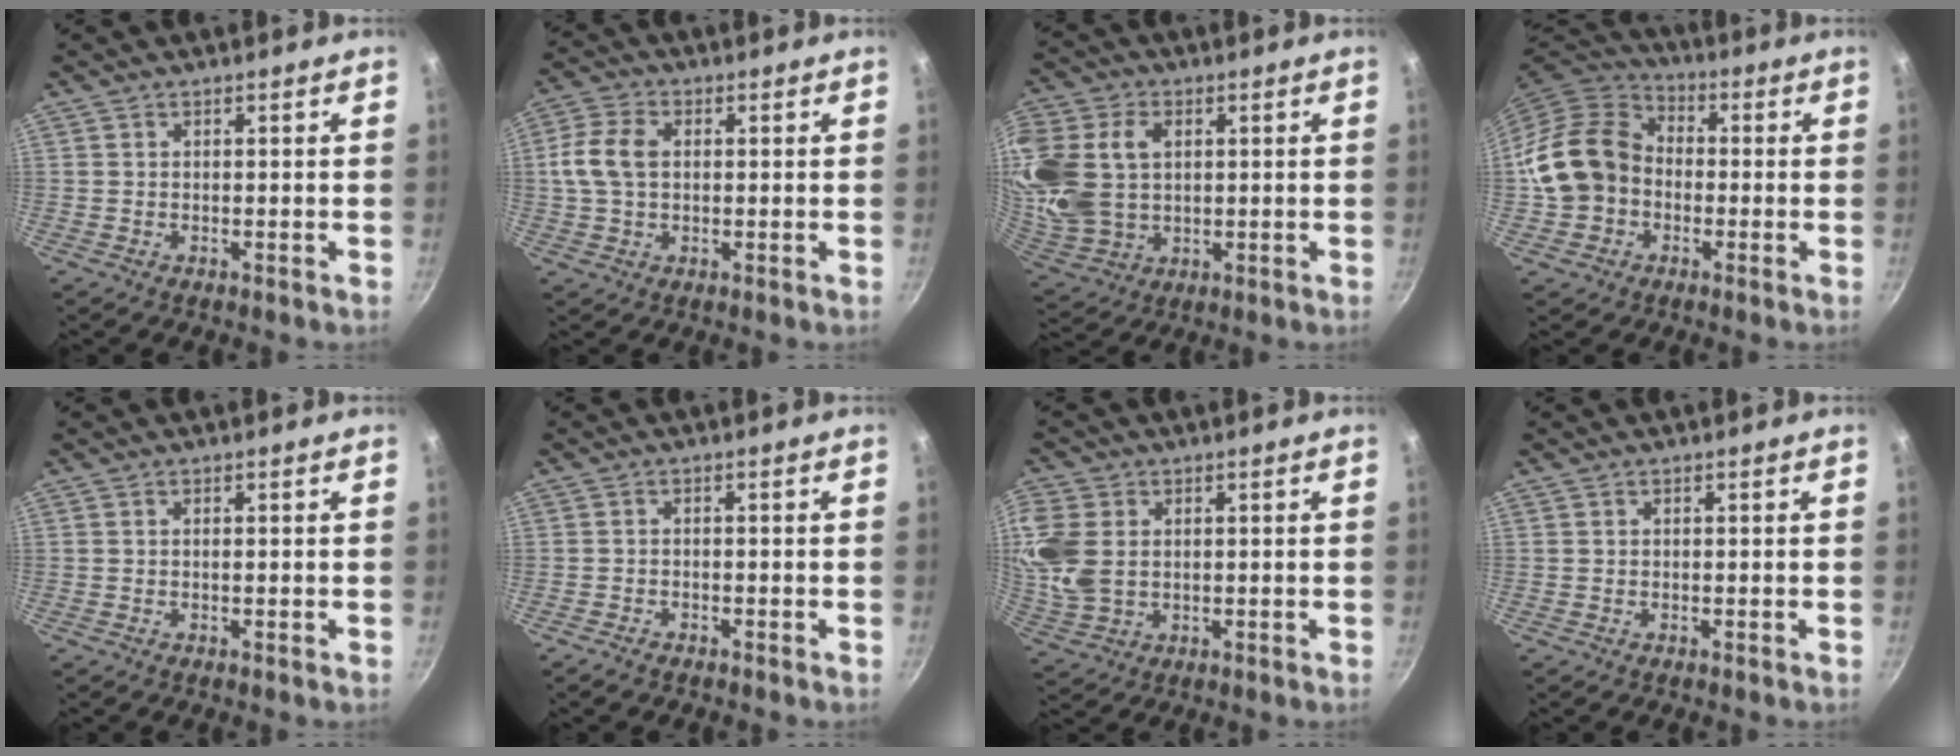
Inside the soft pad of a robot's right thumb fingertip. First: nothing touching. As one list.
[{"total": 8.0, "force": [0.8, 5.5, 5.8], "torque": [-0.113, 0.017, 0.008]}, {"total": 21.5, "force": [4.2, 15.8, 13.9], "torque": [-0.323, 0.007, 0.090]}, {"total": 14.9, "force": [-1.7, 12.4, 8.2], "torque": [-0.130, 0.040, -0.042]}, {"total": 0.0}, {"total": 1.5, "force": [-1.3, 0.6, 0.5], "torque": [-0.018, 0.013, -0.024]}, {"total": 9.9, "force": [1.3, 7.3, 6.6], "torque": [-0.135, -0.007, 0.029]}, {"total": 0.0}]